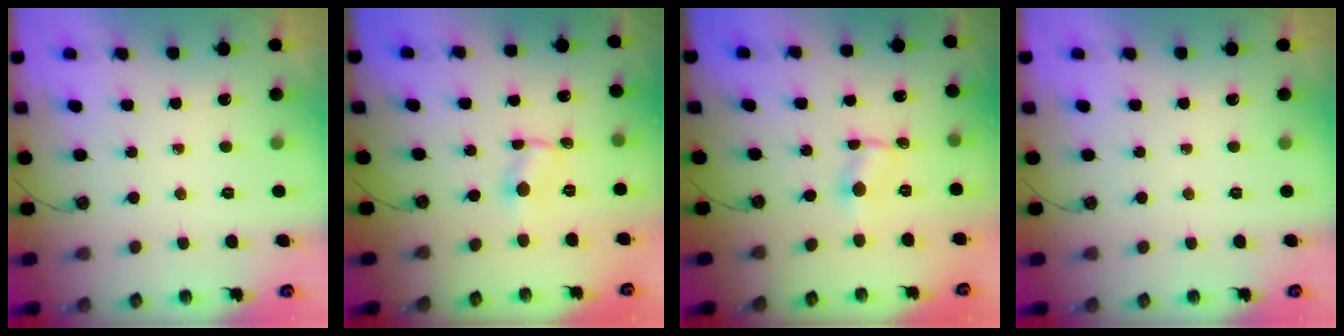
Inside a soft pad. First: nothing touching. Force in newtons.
{"total": 0.9, "press": 0.8, "slide": 0.2}
{"total": 0.9, "press": 0.8, "slide": 0.2}
{"total": 0.0}